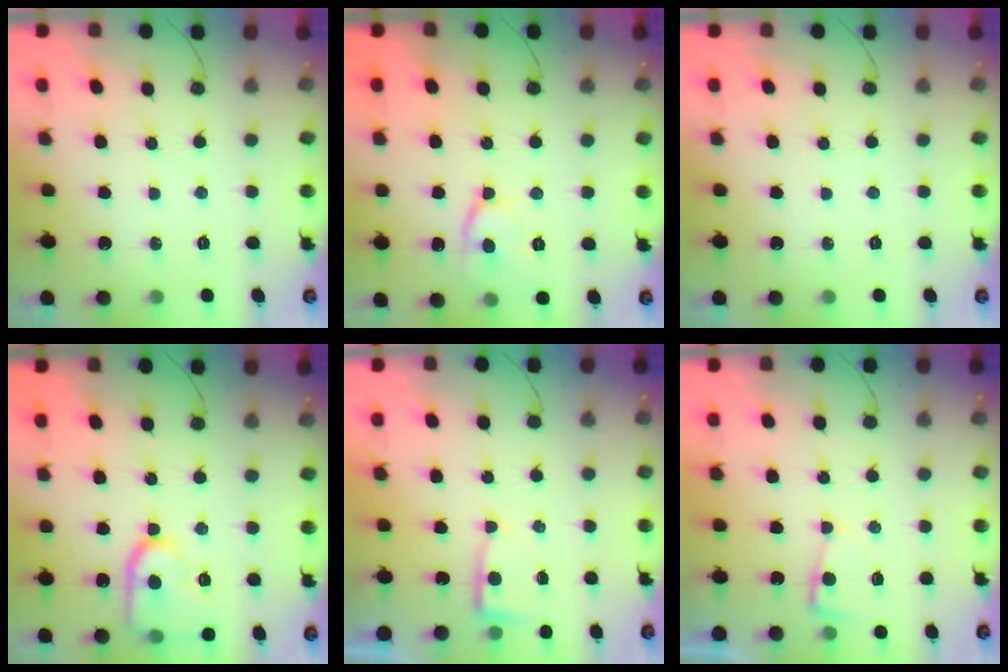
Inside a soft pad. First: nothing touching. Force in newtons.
{"total": 10.3, "press": 10.3, "slide": 0.9}
{"total": 0.0}
{"total": 13.4, "press": 13.4, "slide": 1.3}
{"total": 3.3, "press": 3.3, "slide": 0.4}
{"total": 2.9, "press": 2.9, "slide": 0.3}